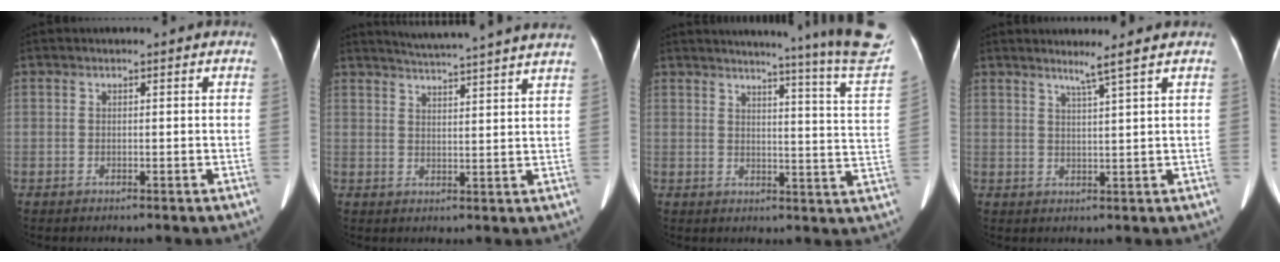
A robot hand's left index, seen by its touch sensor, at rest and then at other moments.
{"total": 16.4, "force": [15.0, -1.2, 6.5], "torque": [-0.112, -0.036, 0.188]}
{"total": 20.9, "force": [18.5, -2.1, 9.5], "torque": [-0.135, -0.116, 0.203]}
{"total": 2.9, "force": [1.9, -1.4, 1.6], "torque": [-0.033, -0.028, 0.036]}